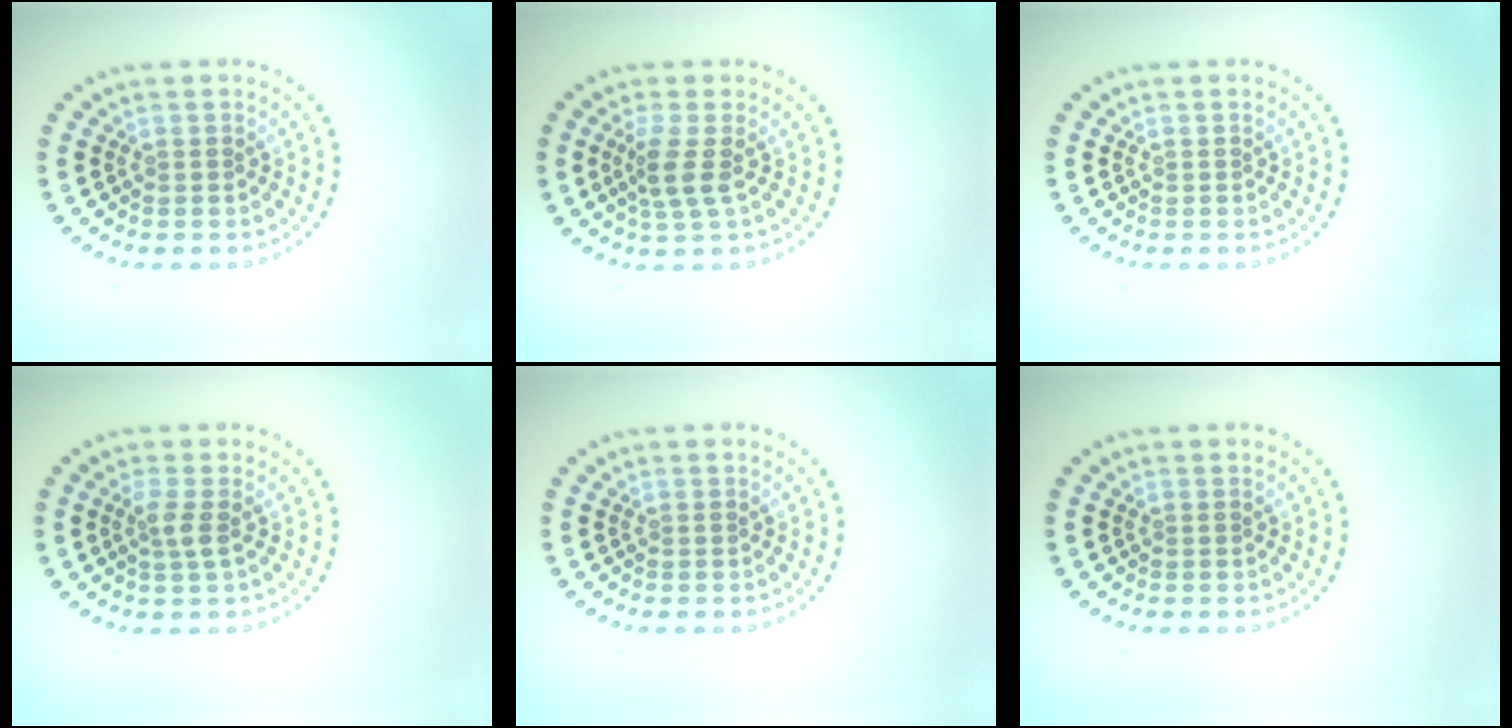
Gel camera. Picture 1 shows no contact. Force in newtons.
{"total": 2.5, "press": 1.9, "slide": 1.6}
{"total": 0.0}
{"total": 1.7, "press": 1.4, "slide": 1.0}
{"total": 0.0}
{"total": 0.0}